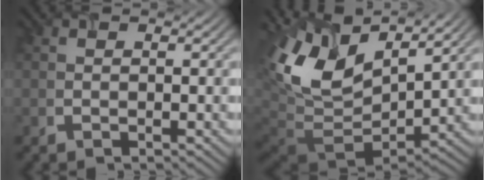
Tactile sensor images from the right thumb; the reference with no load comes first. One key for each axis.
{"total": 13.1, "fx": 3.7, "fy": 7.6, "fz": 10.0, "tx": -0.218, "ty": 0.003, "tz": 0.073}